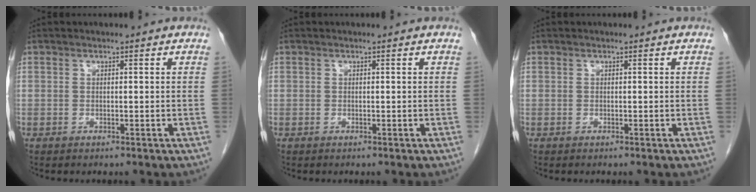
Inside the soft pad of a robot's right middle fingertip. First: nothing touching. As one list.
[{"total": 0.0}, {"total": 0.0}]